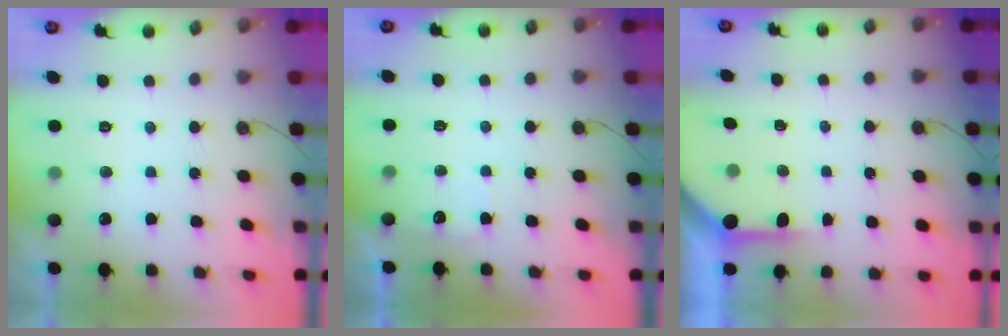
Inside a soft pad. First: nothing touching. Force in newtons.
{"total": 3.0, "press": 3.0, "slide": 0.3}
{"total": 4.0, "press": 4.0, "slide": 0.5}